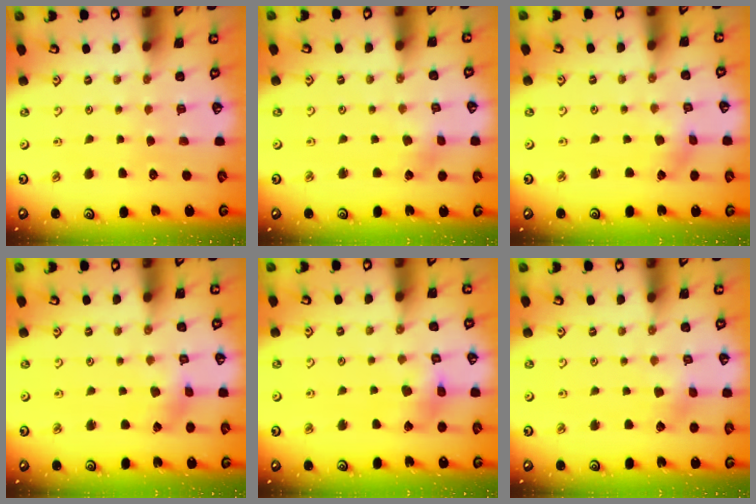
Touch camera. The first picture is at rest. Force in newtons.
{"total": 1.8, "press": 1.8, "slide": 0.2}
{"total": 0.0}
{"total": 1.4, "press": 1.4, "slide": 0.2}
{"total": 8.0, "press": 8.0, "slide": 0.9}
{"total": 1.9, "press": 1.9, "slide": 0.2}